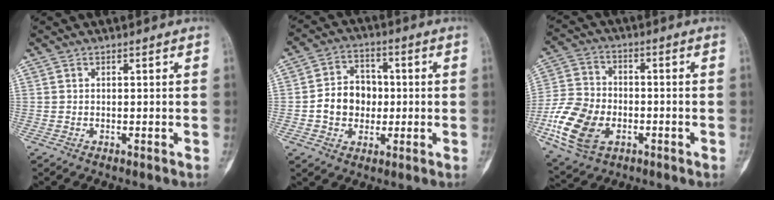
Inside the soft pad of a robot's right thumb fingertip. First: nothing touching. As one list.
[{"total": 9.5, "force": [-0.8, 7.8, 5.3], "torque": [-0.053, 0.022, -0.018]}, {"total": 14.5, "force": [-4.6, 9.9, 9.6], "torque": [-0.181, 0.012, -0.085]}]